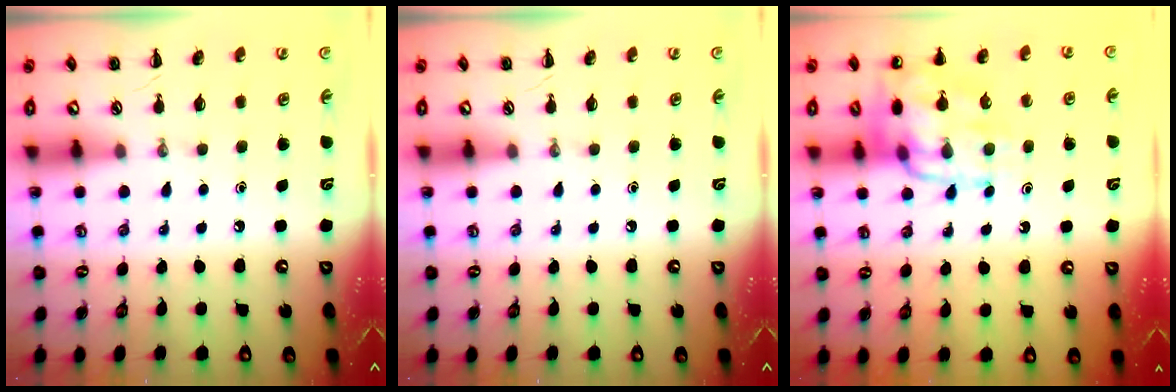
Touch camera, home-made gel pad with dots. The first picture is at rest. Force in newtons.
{"total": 0.0}
{"total": 15.0, "press": 14.9, "slide": 1.6}